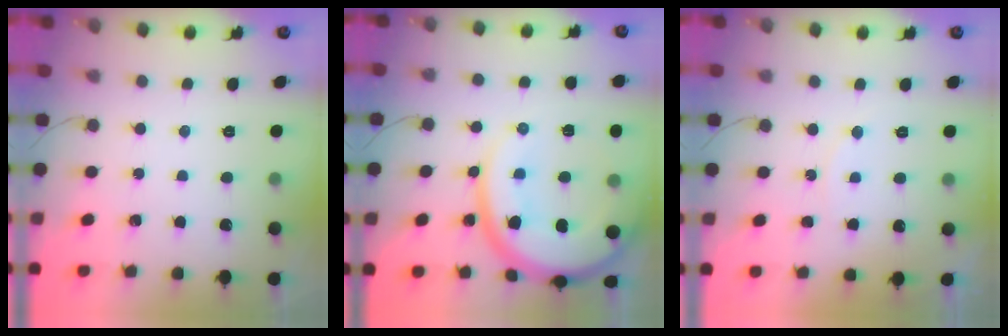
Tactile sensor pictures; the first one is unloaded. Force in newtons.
{"total": 20.8, "press": 20.7, "slide": 2.0}
{"total": 5.6, "press": 5.6, "slide": 0.7}